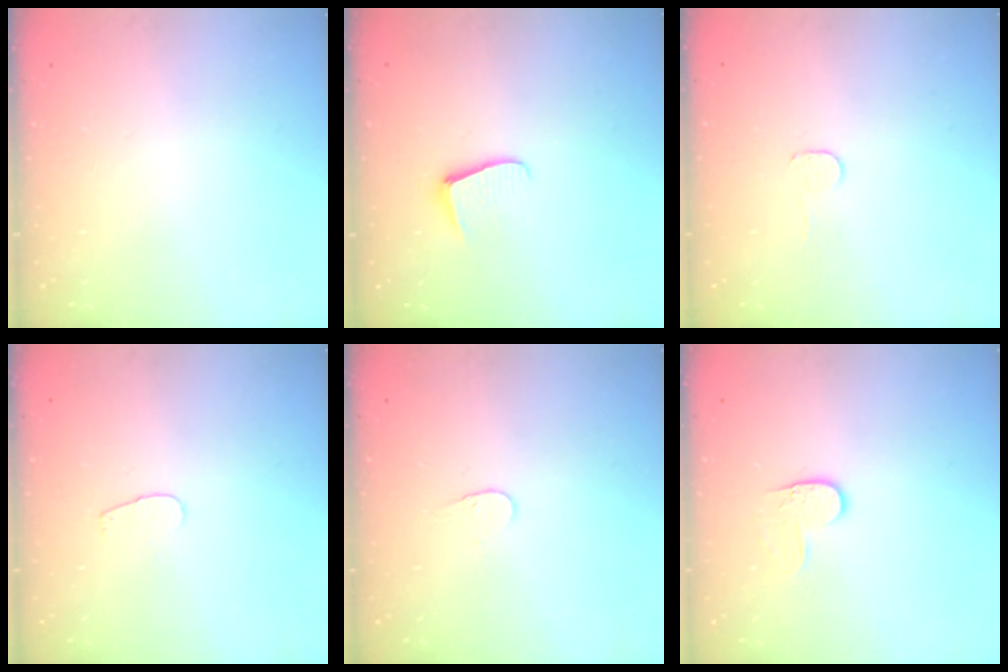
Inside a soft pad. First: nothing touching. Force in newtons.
{"total": 5.7, "press": 5.7, "slide": 0.6}
{"total": 2.7, "press": 2.7, "slide": 0.2}
{"total": 2.8, "press": 2.8, "slide": 0.2}
{"total": 3.8, "press": 3.8, "slide": 0.3}
{"total": 3.7, "press": 3.7, "slide": 0.2}